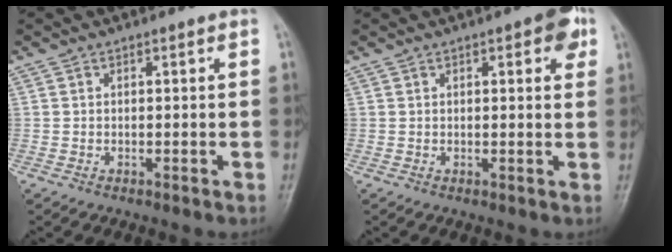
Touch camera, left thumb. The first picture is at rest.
{"total": 5.0, "force": [2.3, 1.8, 4.1], "torque": [-0.035, -0.003, 0.019]}